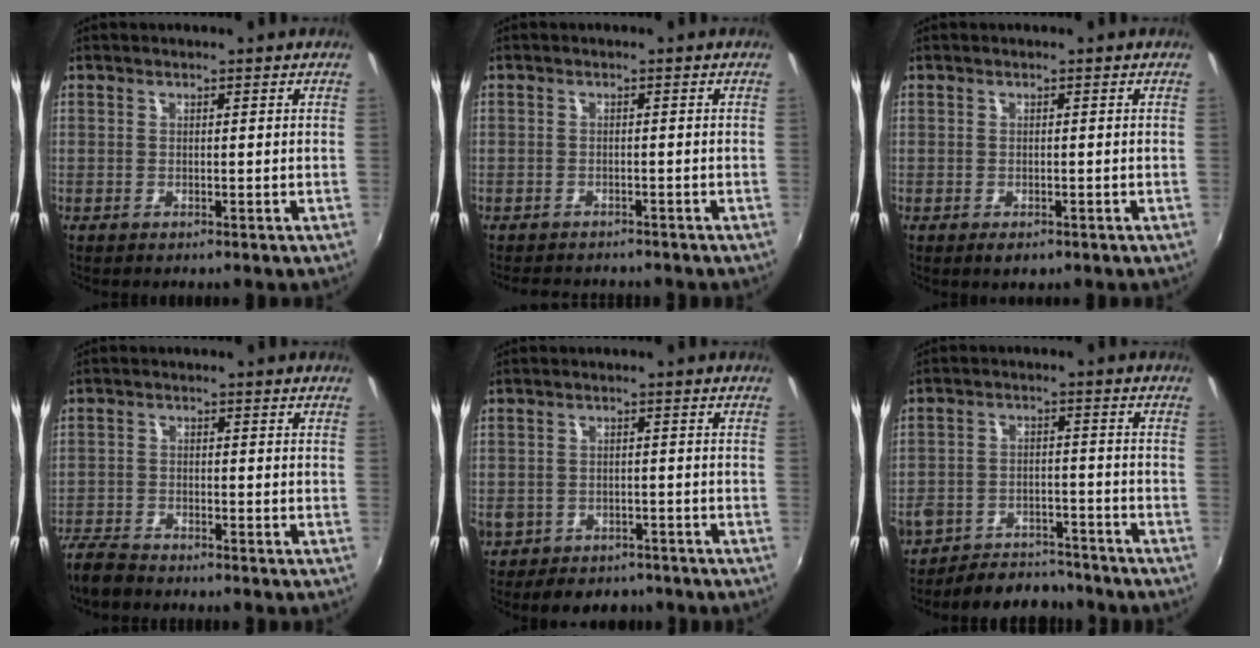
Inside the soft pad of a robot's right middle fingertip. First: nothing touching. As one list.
[{"total": 4.5, "force": [-4.0, 1.6, 1.2], "torque": [-0.034, -0.003, -0.060]}, {"total": 1.9, "force": [-1.2, 1.0, 1.1], "torque": [-0.020, -0.008, -0.018]}, {"total": 5.4, "force": [-5.0, 1.3, 1.7], "torque": [-0.053, -0.016, -0.099]}, {"total": 8.4, "force": [-5.0, 6.1, 2.8], "torque": [-0.083, 0.001, -0.063]}, {"total": 10.5, "force": [-9.1, 4.5, 2.8], "torque": [-0.080, 0.005, -0.129]}]